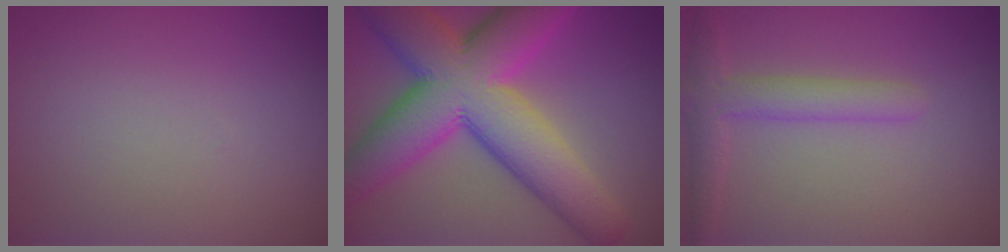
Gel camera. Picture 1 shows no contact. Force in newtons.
{"total": 13.3, "press": 13.3, "slide": 0.5}
{"total": 3.0, "press": 3.0, "slide": 0.2}